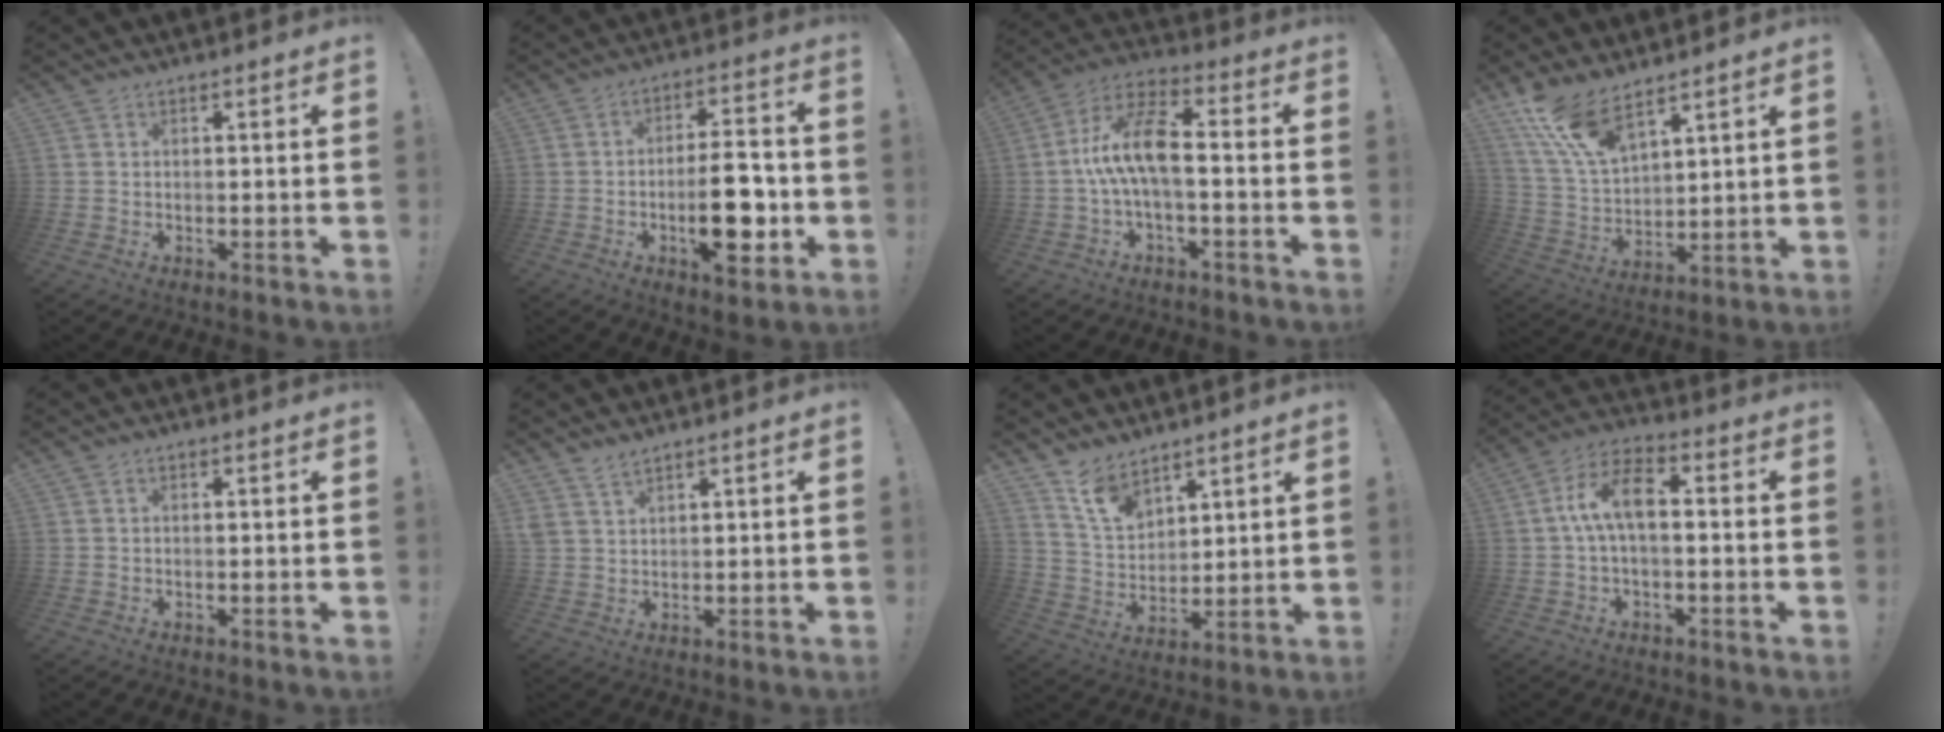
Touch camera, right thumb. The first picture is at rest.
{"total": 15.5, "force": [-3.9, 6.0, 13.8], "torque": [-0.215, 0.007, -0.062]}
{"total": 12.4, "force": [-0.8, 4.9, 11.4], "torque": [-0.223, 0.010, -0.017]}
{"total": 12.7, "force": [9.8, 4.6, 6.6], "torque": [-0.146, -0.054, 0.187]}
{"total": 0.0}
{"total": 3.6, "force": [3.1, 1.2, 1.3], "torque": [-0.031, -0.015, 0.060]}
{"total": 9.7, "force": [7.6, 5.2, 3.2], "torque": [-0.067, -0.052, 0.149]}
{"total": 9.9, "force": [0.1, 4.6, 8.7], "torque": [-0.176, 0.012, 0.003]}